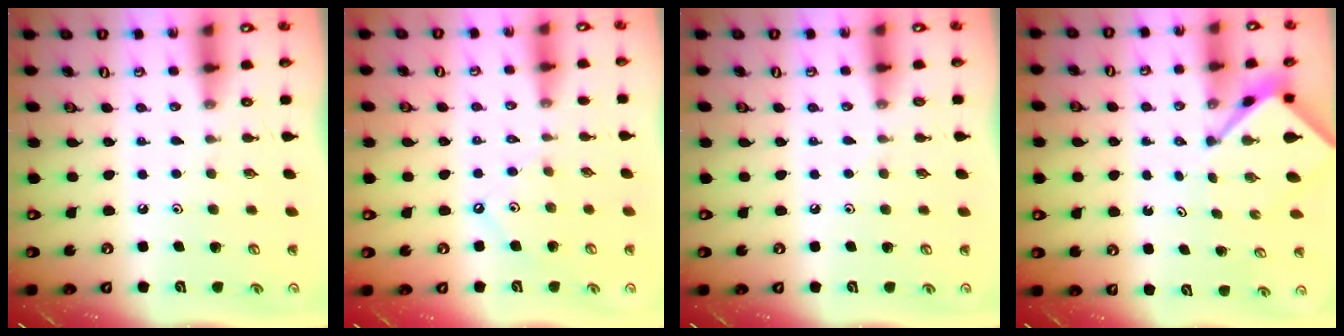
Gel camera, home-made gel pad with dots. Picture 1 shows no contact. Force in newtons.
{"total": 2.5, "press": 2.5, "slide": 0.4}
{"total": 2.6, "press": 2.6, "slide": 0.4}
{"total": 3.9, "press": 3.9, "slide": 0.5}